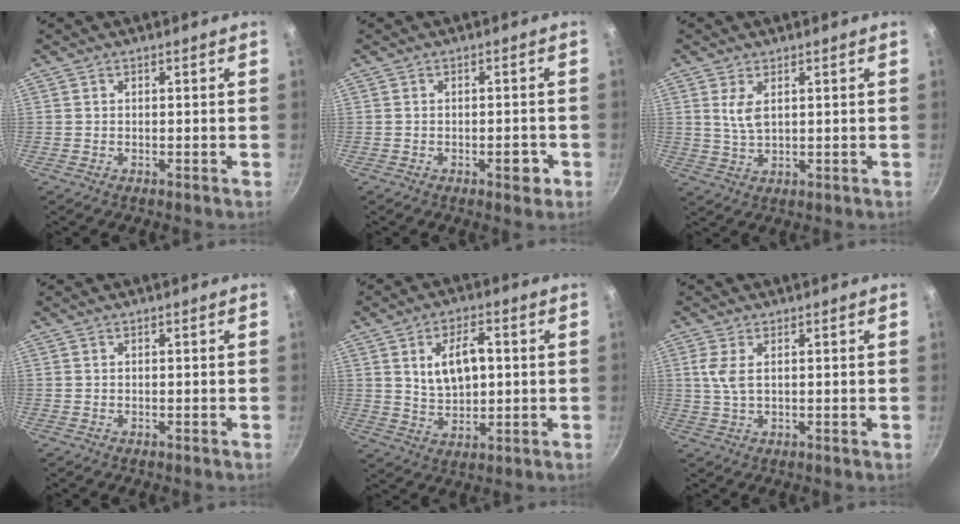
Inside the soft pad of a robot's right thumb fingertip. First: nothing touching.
{"total": 3.2, "force": [-1.4, 1.4, 2.5], "torque": [-0.021, 0.013, -0.016]}
{"total": 4.2, "force": [1.5, 2.1, 3.4], "torque": [-0.065, -0.012, 0.033]}
{"total": 0.0}
{"total": 9.6, "force": [1.8, 5.6, 7.6], "torque": [-0.114, -0.004, 0.039]}
{"total": 3.6, "force": [1.0, 1.5, 3.1], "torque": [-0.069, -0.002, 0.022]}